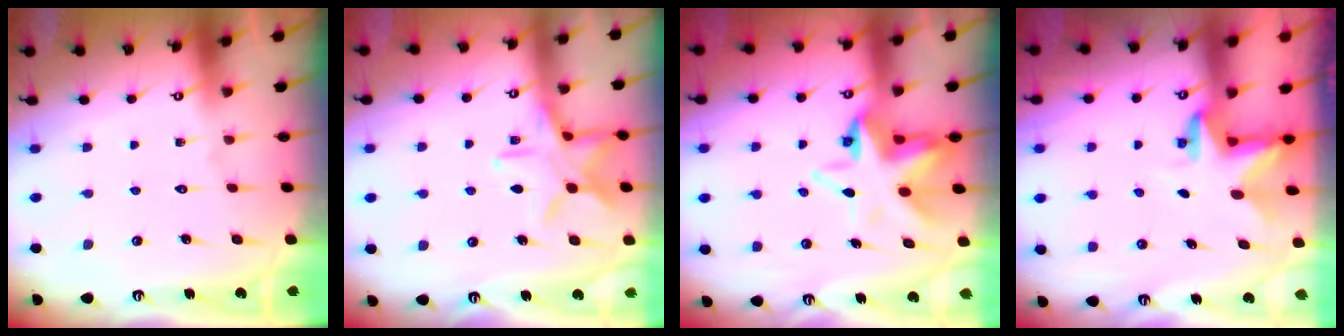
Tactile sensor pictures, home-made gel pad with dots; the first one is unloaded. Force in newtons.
{"total": 12.2, "press": 12.2, "slide": 0.8}
{"total": 9.9, "press": 9.7, "slide": 1.9}
{"total": 2.9, "press": 2.9, "slide": 0.2}